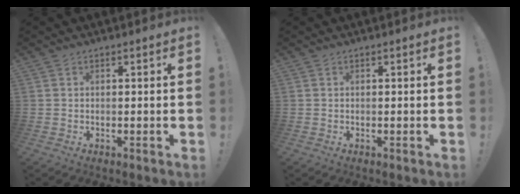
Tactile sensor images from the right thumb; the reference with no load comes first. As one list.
[{"total": 0.0}]